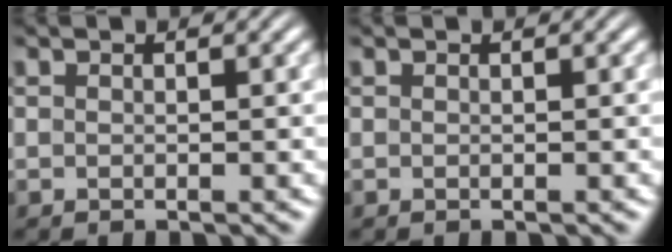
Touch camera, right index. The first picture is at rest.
{"total": 0.0}